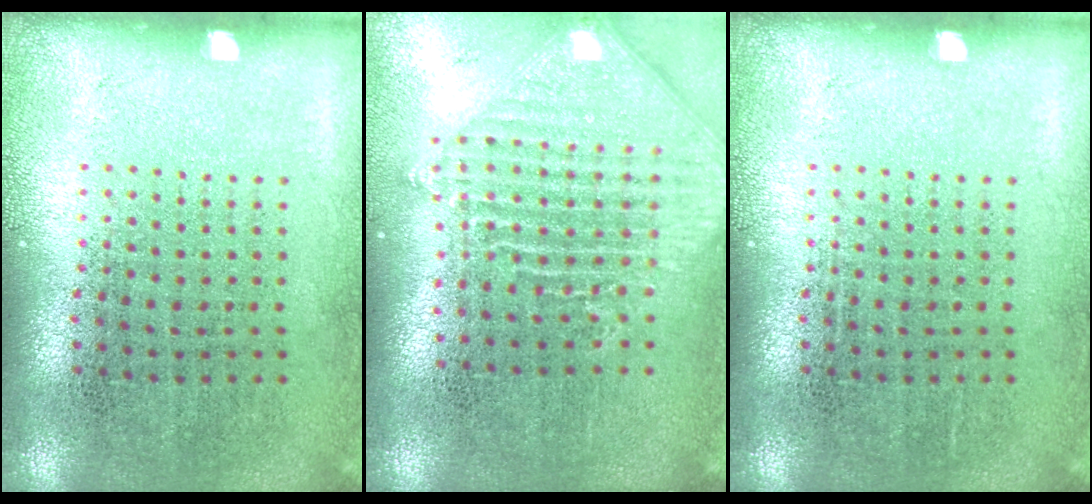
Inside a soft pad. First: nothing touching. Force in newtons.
{"total": 1.9, "press": 1.6, "slide": 1.1}
{"total": 0.0}